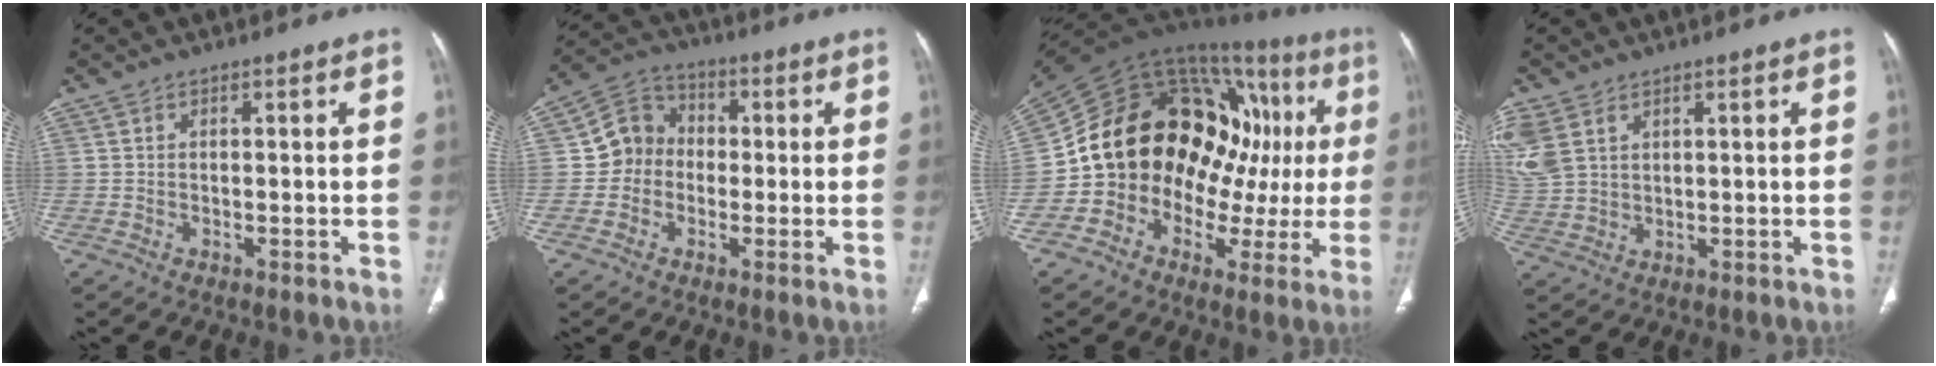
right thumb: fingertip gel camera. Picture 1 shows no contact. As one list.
[{"total": 7.7, "force": [-0.7, 7.1, 2.8], "torque": [-0.019, 0.028, -0.028]}, {"total": 26.3, "force": [1.9, 17.3, 19.8], "torque": [-0.258, 0.059, 0.032]}, {"total": 8.2, "force": [3.9, 5.6, 4.6], "torque": [-0.120, -0.001, 0.092]}]